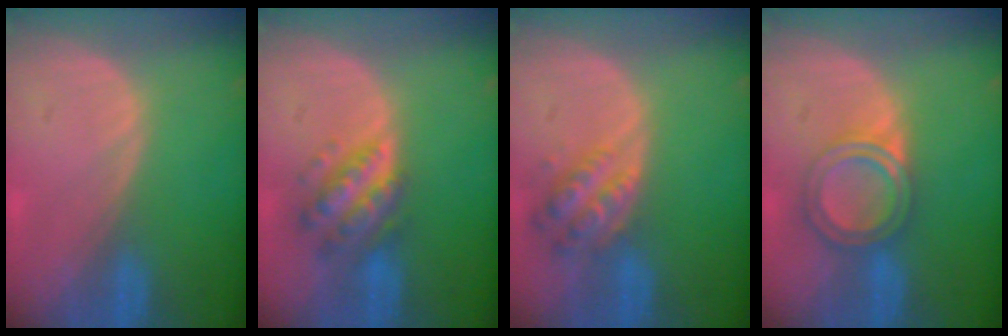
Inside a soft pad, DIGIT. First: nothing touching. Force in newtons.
{"total": 6.4, "press": 6.4, "slide": 0.2}
{"total": 6.0, "press": 5.5, "slide": 2.3}
{"total": 5.9, "press": 5.4, "slide": 2.3}